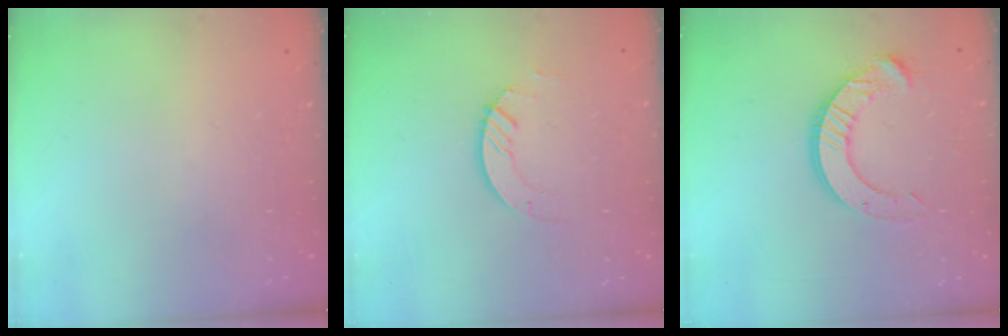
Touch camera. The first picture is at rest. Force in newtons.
{"total": 2.8, "press": 2.8, "slide": 0.3}
{"total": 12.2, "press": 12.1, "slide": 1.2}